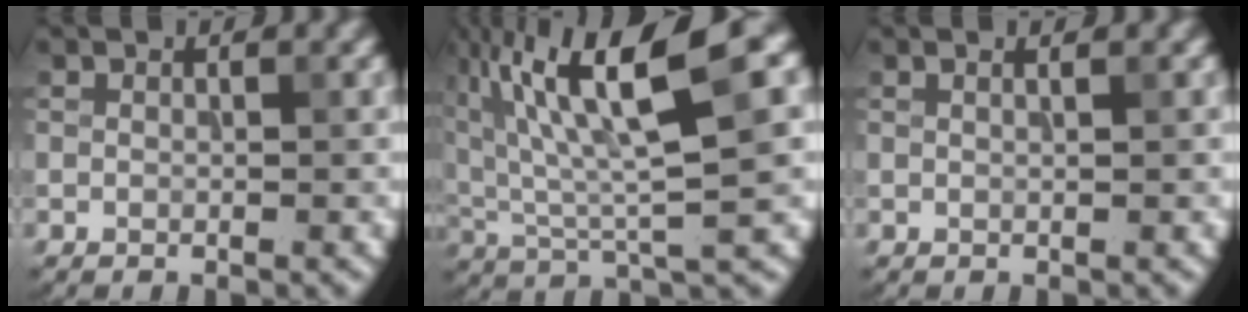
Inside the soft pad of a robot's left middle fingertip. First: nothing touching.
{"total": 13.1, "force": [5.7, 2.9, 11.4], "torque": [-0.199, 0.031, 0.101]}
{"total": 1.4, "force": [0.8, 0.6, 1.0], "torque": [0.000, -0.003, -0.004]}